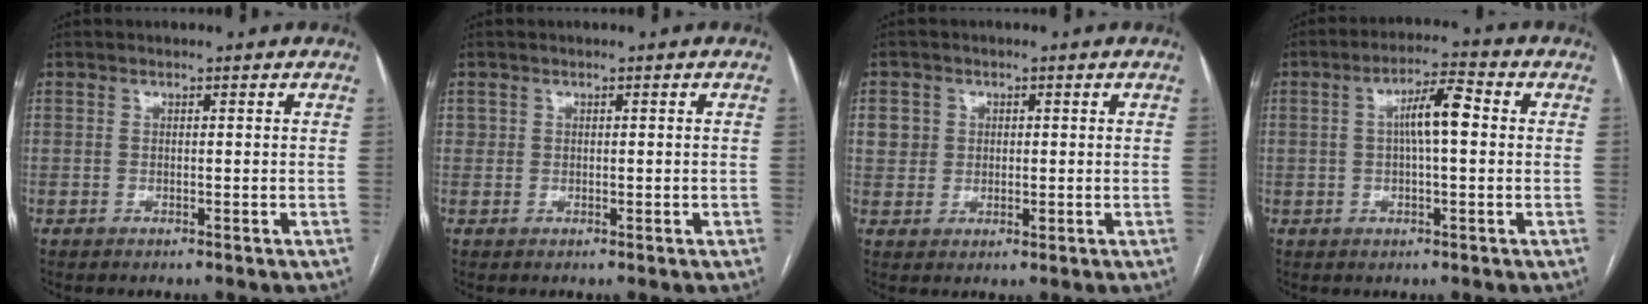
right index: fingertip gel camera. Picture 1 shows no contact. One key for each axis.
{"total": 1.0, "fx": 0.2, "fy": 1.0, "fz": 0.3, "tx": -0.005, "ty": 0.010, "tz": 0.008}
{"total": 3.6, "fx": 0.9, "fy": 3.4, "fz": 0.6, "tx": -0.005, "ty": 0.005, "tz": 0.019}
{"total": 6.6, "fx": 0.8, "fy": 1.4, "fz": 6.4, "tx": -0.114, "ty": 0.022, "tz": 0.012}